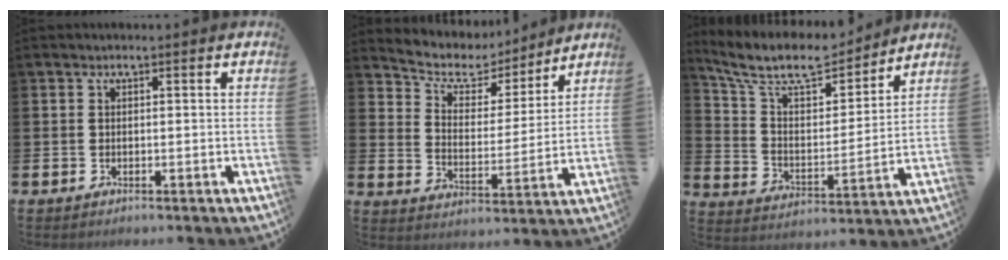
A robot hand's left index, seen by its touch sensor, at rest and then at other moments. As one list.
[{"total": 6.3, "force": [5.6, 2.8, 0.9], "torque": [-0.047, -0.046, 0.092]}, {"total": 10.2, "force": [8.9, 3.2, 3.8], "torque": [-0.108, -0.061, 0.152]}]